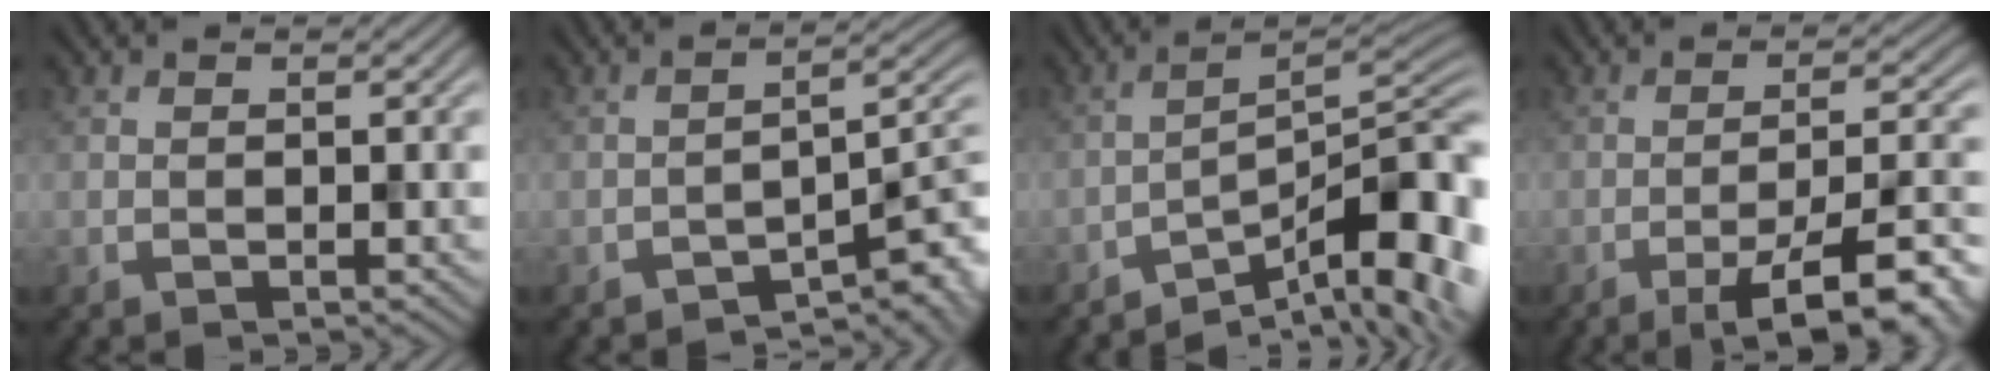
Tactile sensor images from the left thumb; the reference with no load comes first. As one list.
[{"total": 5.4, "force": [-3.5, 1.6, 3.8], "torque": [-0.048, -0.001, -0.060]}, {"total": 12.3, "force": [-7.2, 3.0, 9.5], "torque": [-0.149, -0.004, -0.114]}, {"total": 10.3, "force": [-6.0, 2.3, 8.1], "torque": [-0.133, 0.002, -0.090]}]